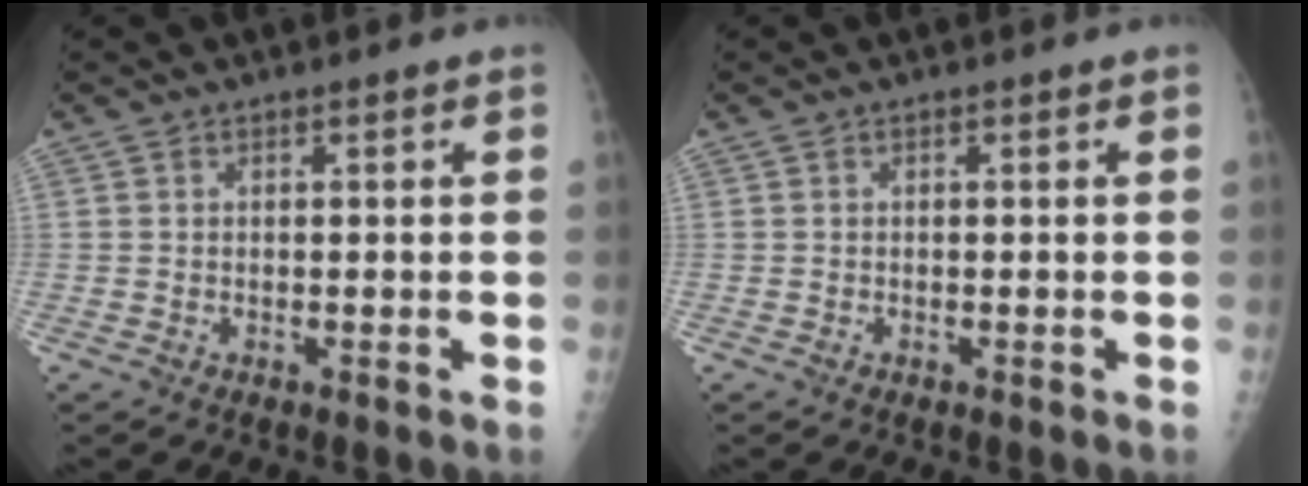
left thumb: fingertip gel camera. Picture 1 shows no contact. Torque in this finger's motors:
{"motor_torque": [-0.21, -0.05, 0.00, 0.06, 0.00]}